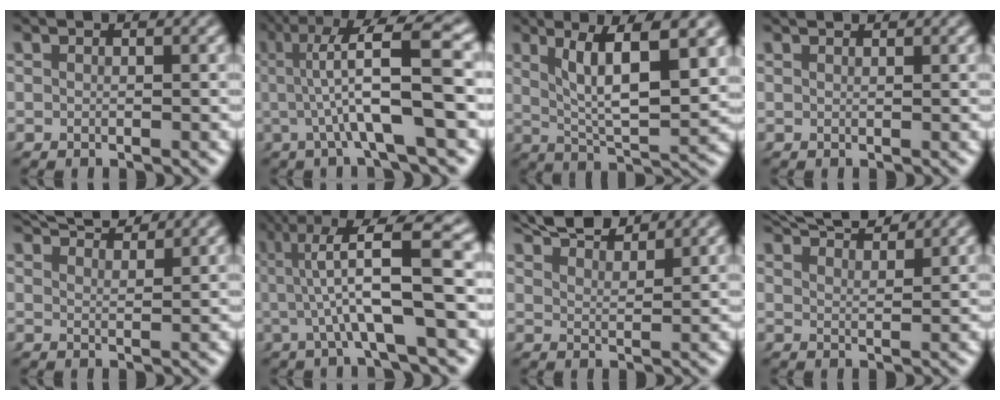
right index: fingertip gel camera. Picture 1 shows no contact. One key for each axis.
{"total": 8.5, "fx": 2.1, "fy": 1.8, "fz": 8.0, "tx": -0.124, "ty": 0.024, "tz": 0.022}
{"total": 7.0, "fx": 2.8, "fy": 2.2, "fz": 6.1, "tx": -0.102, "ty": -0.005, "tz": 0.052}
{"total": 0.5, "fx": 0.5, "fy": 0.0, "fz": 0.0, "tx": 0.006, "ty": -0.004, "tz": 0.012}
{"total": 4.7, "fx": 4.4, "fy": 0.5, "fz": 1.5, "tx": -0.020, "ty": 0.007, "tz": 0.073}
{"total": 8.9, "fx": 2.3, "fy": 2.3, "fz": 8.3, "tx": -0.122, "ty": 0.024, "tz": 0.026}
{"total": 5.1, "fx": 4.6, "fy": 1.1, "fz": 2.0, "tx": -0.037, "ty": 0.004, "tz": 0.077}
{"total": 5.2, "fx": 4.8, "fy": 0.7, "fz": 1.8, "tx": -0.028, "ty": 0.008, "tz": 0.080}